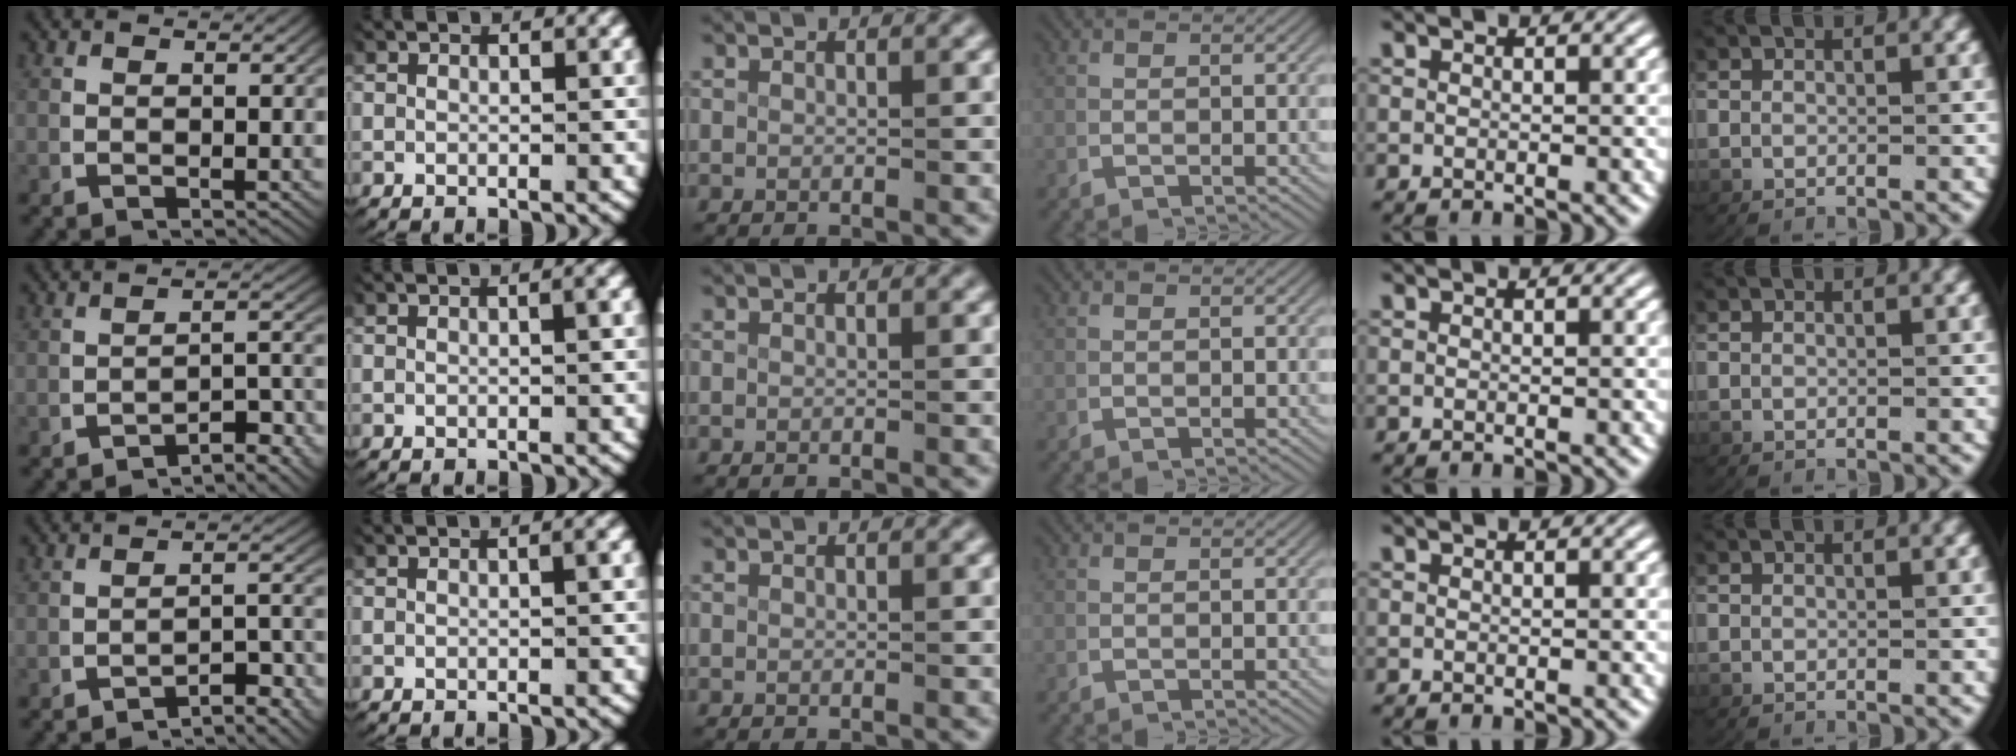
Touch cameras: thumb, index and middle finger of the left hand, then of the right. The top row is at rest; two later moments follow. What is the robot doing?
{"motion": "lift_and_place", "object": "map"}